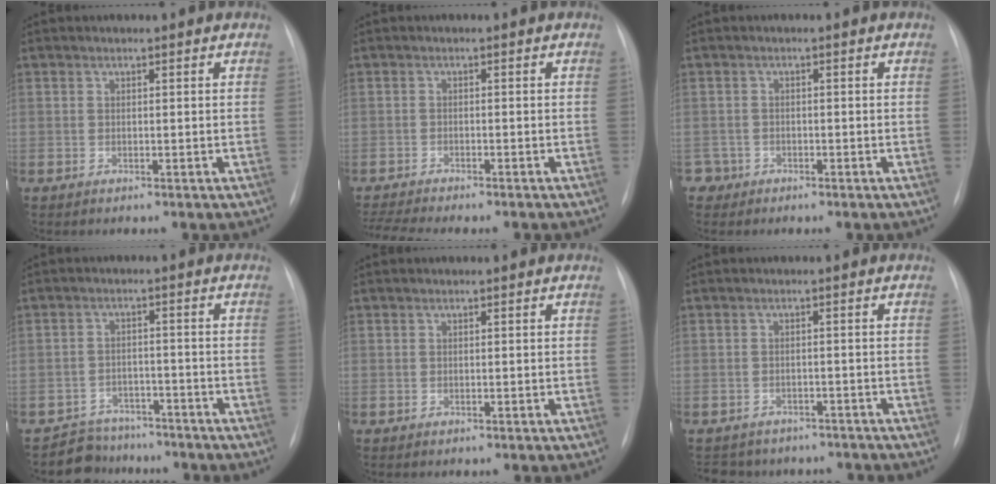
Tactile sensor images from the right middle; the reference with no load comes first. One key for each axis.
{"total": 8.0, "fx": -7.2, "fy": 0.6, "fz": 3.4, "tx": -0.051, "ty": -0.003, "tz": -0.106}
{"total": 1.9, "fx": -1.2, "fy": 1.4, "fz": -0.5, "tx": 0.009, "ty": 0.009, "tz": -0.026}
{"total": 6.0, "fx": -5.1, "fy": 3.0, "fz": -0.8, "tx": 0.019, "ty": 0.023, "tz": -0.081}
{"total": 0.0}
{"total": 9.8, "fx": -8.5, "fy": 4.7, "fz": 1.6, "tx": -0.031, "ty": 0.014, "tz": -0.096}